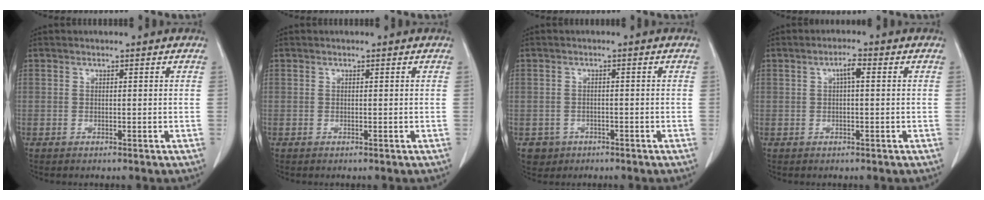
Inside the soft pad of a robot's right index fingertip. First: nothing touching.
{"total": 0.0}
{"total": 3.6, "force": [-1.6, 3.2, 0.3], "torque": [0.000, 0.009, -0.021]}
{"total": 2.8, "force": [0.6, 0.8, 2.6], "torque": [-0.049, 0.010, 0.012]}